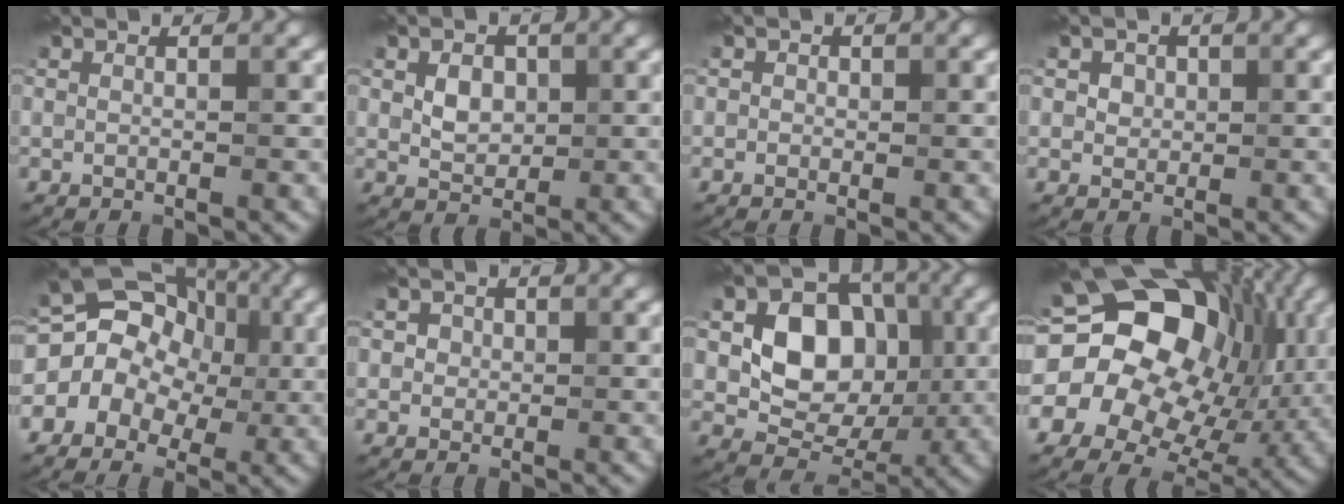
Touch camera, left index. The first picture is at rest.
{"total": 2.5, "force": [0.1, 1.9, 1.6], "torque": [-0.031, -0.004, 0.001]}
{"total": 0.7, "force": [-0.1, 0.7, 0.0], "torque": [0.006, -0.005, -0.004]}
{"total": 1.8, "force": [0.4, 1.6, 0.9], "torque": [-0.014, 0.005, 0.004]}
{"total": 10.9, "force": [-0.1, 9.4, 5.4], "torque": [-0.078, 0.052, -0.046]}
{"total": 1.4, "force": [0.0, 1.3, 0.4], "torque": [0.000, 0.002, -0.001]}
{"total": 8.4, "force": [0.4, 6.4, 5.4], "torque": [-0.086, -0.007, 0.001]}
{"total": 20.3, "force": [3.5, 15.8, 12.2], "torque": [-0.222, 0.025, 0.050]}